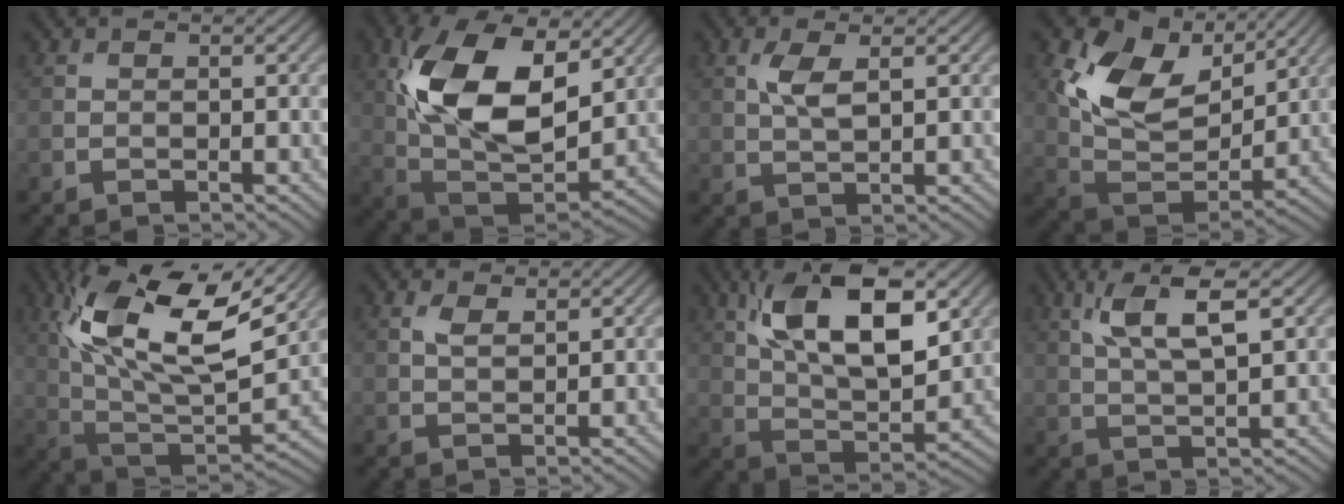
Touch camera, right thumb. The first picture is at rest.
{"total": 15.4, "force": [4.4, 8.3, 12.1], "torque": [-0.253, 0.001, 0.087]}
{"total": 3.4, "force": [1.1, 1.2, 3.0], "torque": [-0.070, 0.003, 0.024]}
{"total": 13.2, "force": [5.4, 8.1, 8.9], "torque": [-0.185, 0.001, 0.102]}
{"total": 18.0, "force": [7.8, 7.1, 14.5], "torque": [-0.309, 0.009, 0.143]}
{"total": 2.2, "force": [1.2, 1.0, 1.6], "torque": [-0.039, 0.003, 0.025]}
{"total": 14.7, "force": [6.2, 6.7, 11.5], "torque": [-0.221, -0.002, 0.113]}
{"total": 7.4, "force": [3.2, 2.0, 6.4], "torque": [-0.134, 0.008, 0.063]}